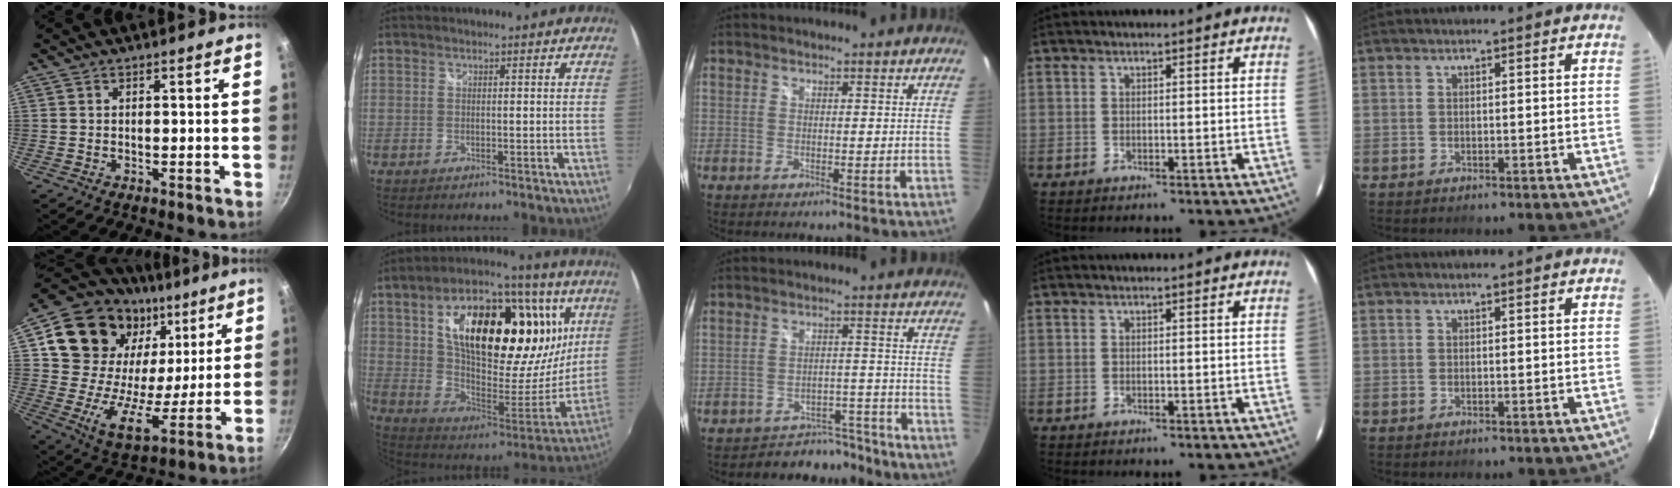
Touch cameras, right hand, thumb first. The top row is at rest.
{"thumb": {"total": 25.4, "force": [11.1, 17.6, 14.6], "torque": [-0.234, -0.047, 0.195]}, "index": {"total": 33.7, "force": [11.9, 17.5, 26.2], "torque": [-0.433, 0.037, 0.207]}, "middle": {"total": 8.1, "force": [-7.6, 2.7, 0.2], "torque": [0.001, 0.024, -0.103]}}